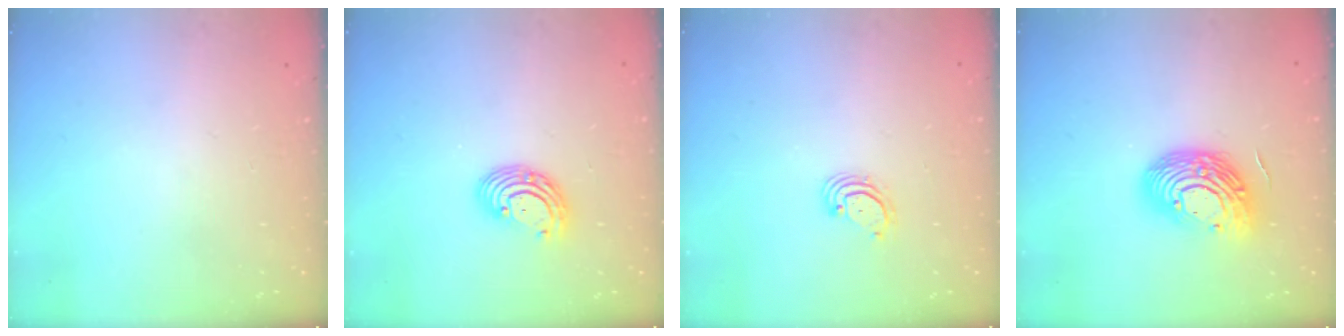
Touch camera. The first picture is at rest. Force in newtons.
{"total": 6.2, "press": 6.1, "slide": 0.9}
{"total": 3.0, "press": 3.0, "slide": 0.3}
{"total": 15.3, "press": 15.2, "slide": 1.1}